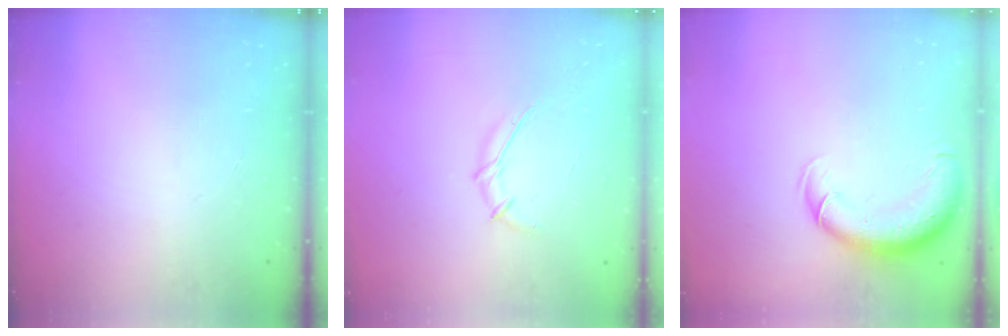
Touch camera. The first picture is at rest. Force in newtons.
{"total": 5.9, "press": 5.7, "slide": 1.3}
{"total": 11.0, "press": 10.6, "slide": 2.8}